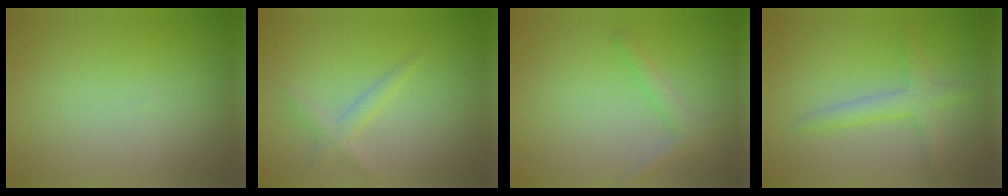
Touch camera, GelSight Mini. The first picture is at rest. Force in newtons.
{"total": 1.7, "press": 1.6, "slide": 0.1}
{"total": 1.8, "press": 1.7, "slide": 0.1}
{"total": 2.5, "press": 2.5, "slide": 0.1}